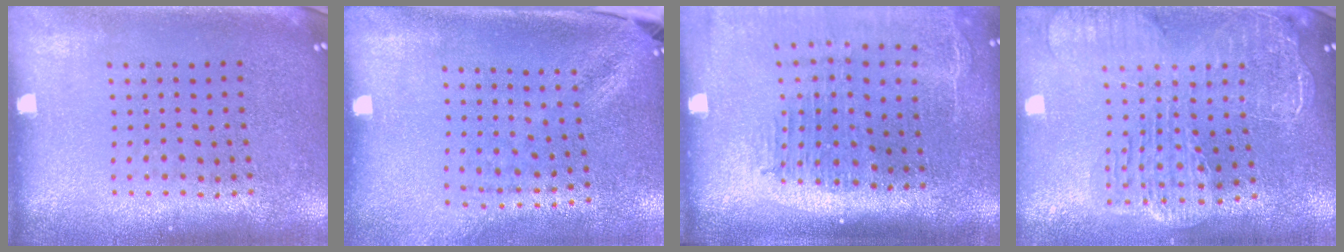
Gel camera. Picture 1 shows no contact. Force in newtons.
{"total": 1.8, "press": 1.4, "slide": 1.2}
{"total": 2.5, "press": 2.0, "slide": 1.5}
{"total": 2.7, "press": 2.3, "slide": 1.4}